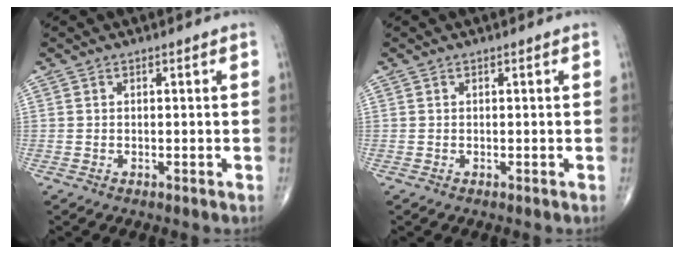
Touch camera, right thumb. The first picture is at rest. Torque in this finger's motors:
{"motor_torque": [0.00, 0.00, 0.00, 0.00, 0.00]}